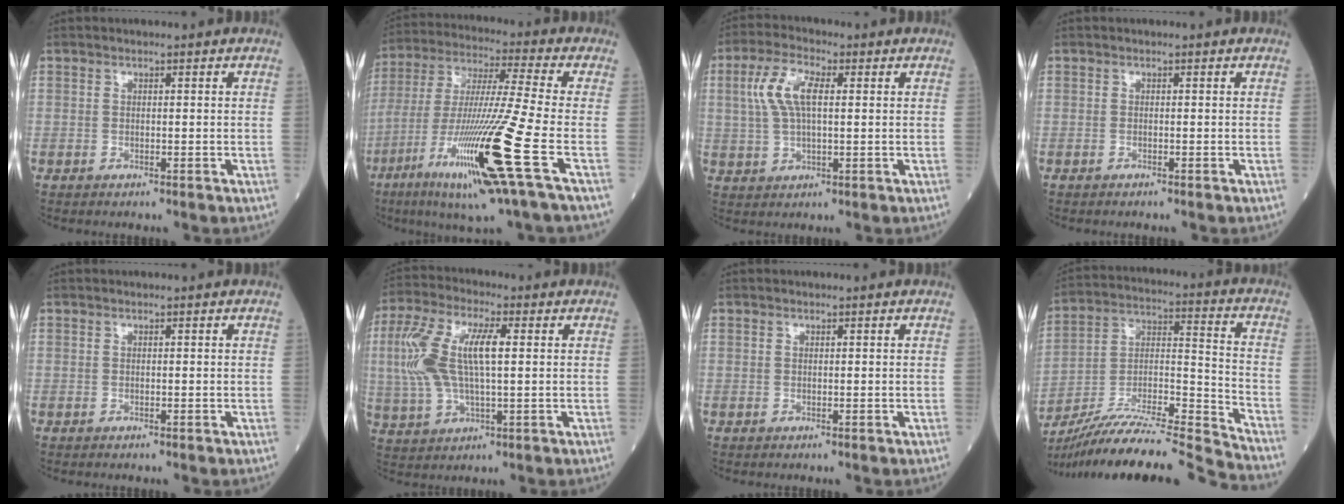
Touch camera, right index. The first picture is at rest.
{"total": 19.9, "force": [-8.0, -1.3, 18.1], "torque": [-0.375, -0.041, -0.154]}
{"total": 7.3, "force": [1.8, 2.6, 6.6], "torque": [-0.150, 0.016, 0.040]}
{"total": 0.0}
{"total": 0.0}
{"total": 12.0, "force": [1.7, 3.9, 11.2], "torque": [-0.260, 0.021, 0.035]}
{"total": 0.0}
{"total": 22.4, "force": [-20.5, -1.5, 9.0], "torque": [-0.164, -0.016, -0.346]}